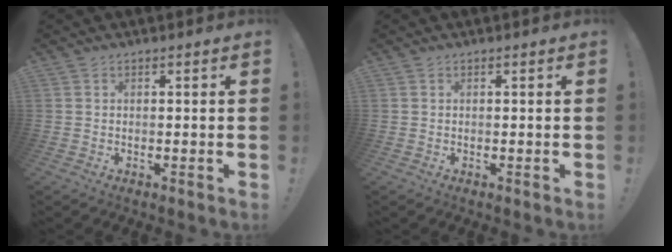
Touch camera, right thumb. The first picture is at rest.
{"total": 0.0}